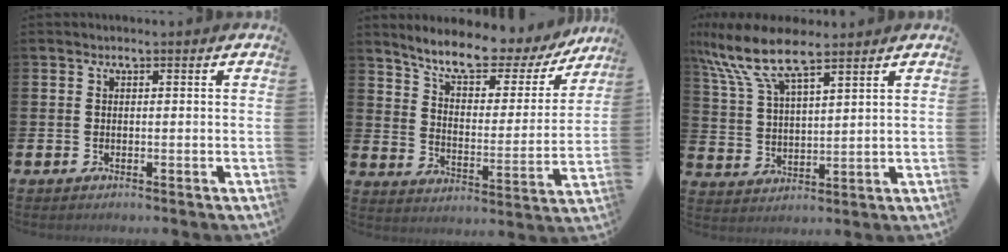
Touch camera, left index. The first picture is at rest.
{"total": 9.2, "force": [8.0, 2.1, 4.0], "torque": [-0.104, -0.052, 0.134]}
{"total": 10.1, "force": [7.8, 2.9, 5.6], "torque": [-0.137, -0.021, 0.140]}